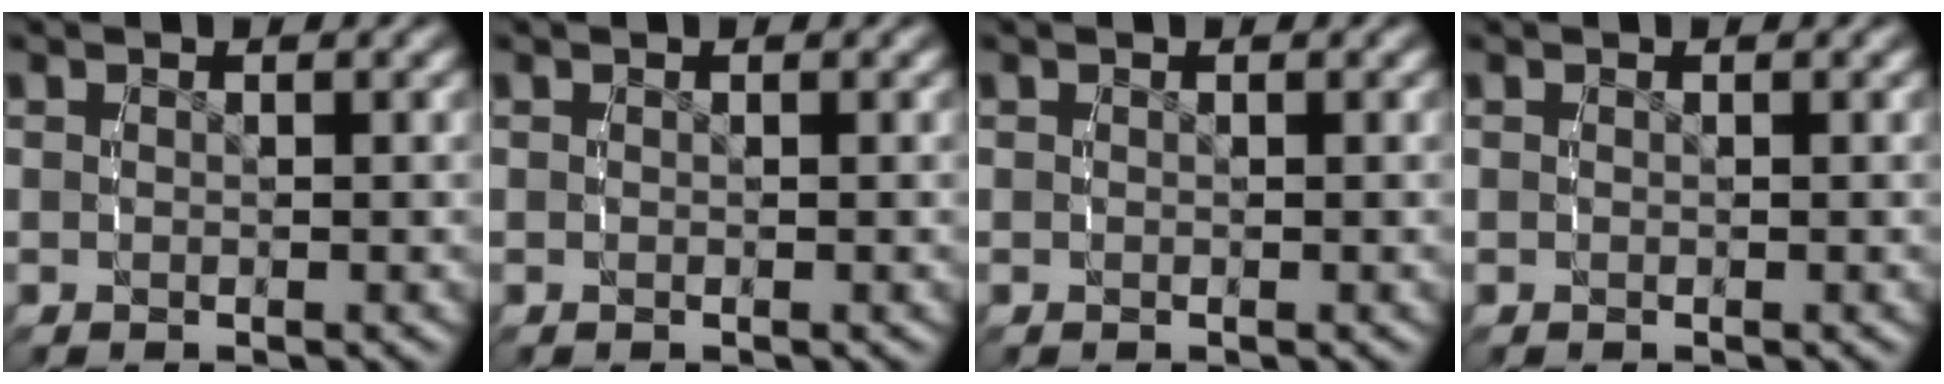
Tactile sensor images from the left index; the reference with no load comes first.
{"total": 0.0}
{"total": 0.0}
{"total": 0.0}